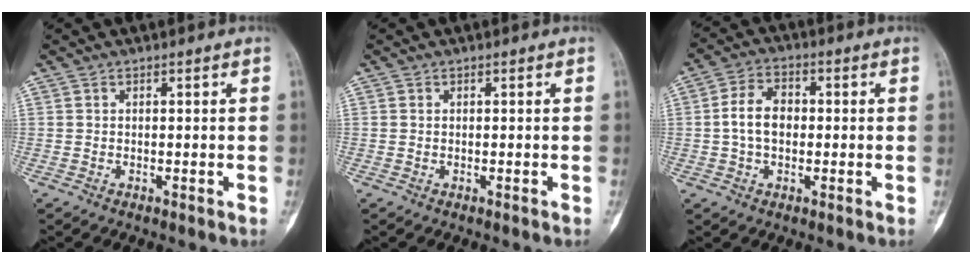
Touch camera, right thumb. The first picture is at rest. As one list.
[{"total": 0.0}, {"total": 7.1, "force": [-0.3, 4.8, 5.1], "torque": [-0.086, 0.019, -0.012]}]